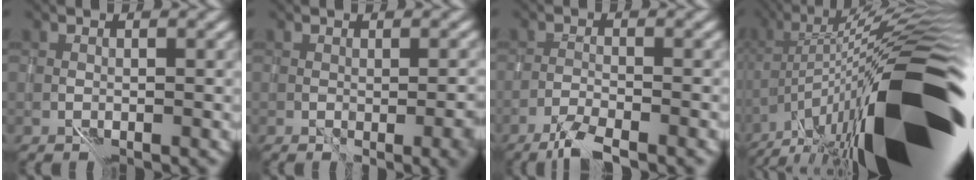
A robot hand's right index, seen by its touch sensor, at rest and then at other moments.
{"total": 2.8, "force": [-0.2, 0.6, 2.7], "torque": [-0.033, 0.002, 0.009]}
{"total": 3.1, "force": [-2.3, 0.3, 2.0], "torque": [-0.037, 0.006, -0.048]}
{"total": 19.7, "force": [-6.2, 5.3, 17.9], "torque": [-0.255, 0.029, -0.106]}